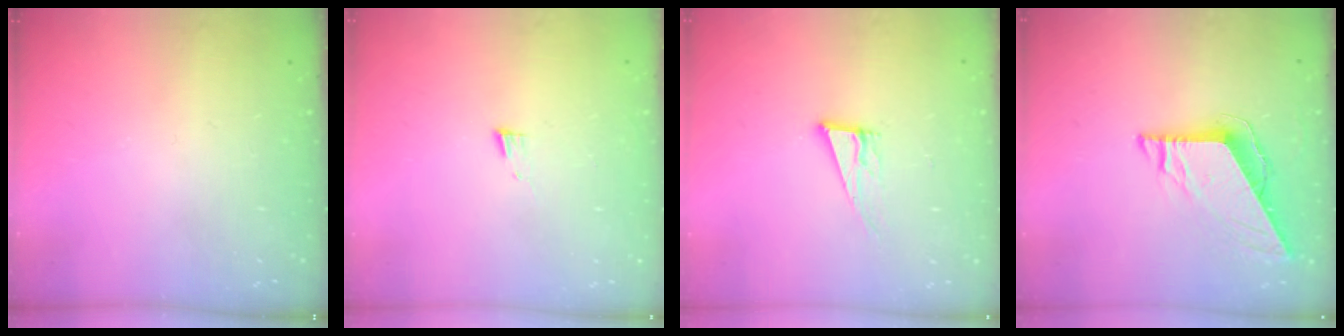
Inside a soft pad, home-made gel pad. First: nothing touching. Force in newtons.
{"total": 4.9, "press": 4.9, "slide": 0.5}
{"total": 10.9, "press": 10.4, "slide": 3.3}
{"total": 8.1, "press": 8.1, "slide": 0.3}